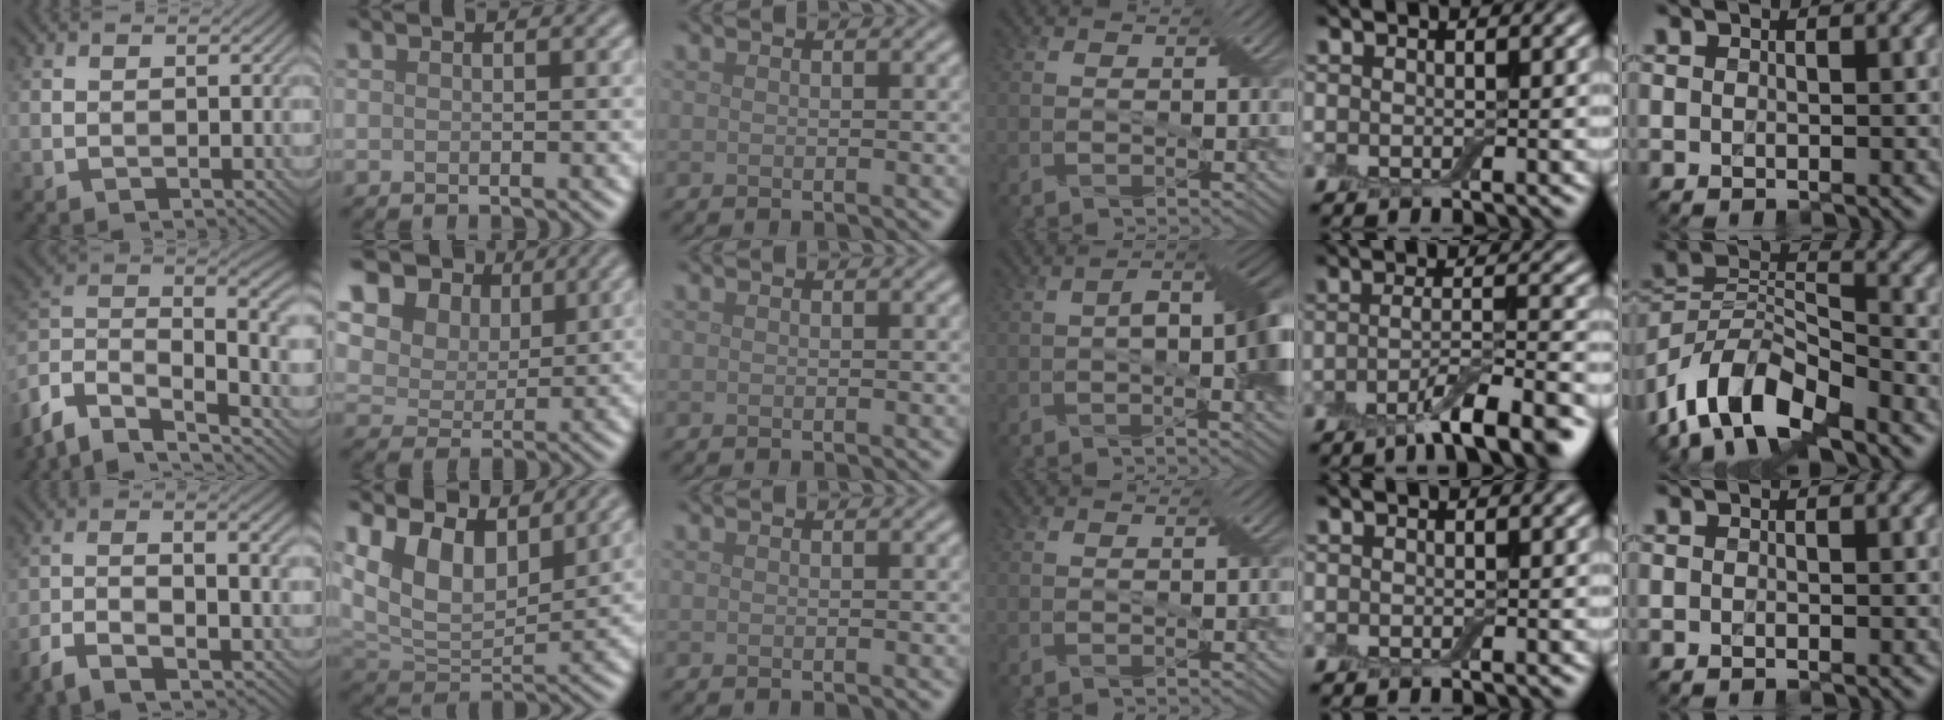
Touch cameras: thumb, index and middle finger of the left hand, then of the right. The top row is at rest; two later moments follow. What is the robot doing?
{"motion": "insert", "object": "backpack"}